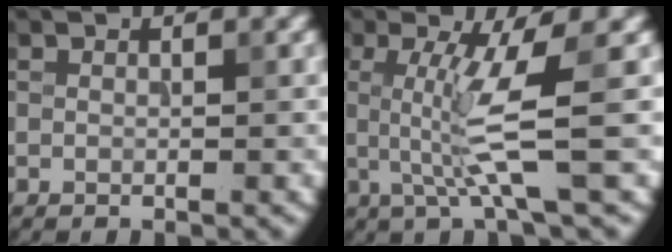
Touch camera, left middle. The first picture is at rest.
{"total": 5.1, "force": [0.2, 0.6, 5.1], "torque": [-0.107, -0.006, 0.007]}